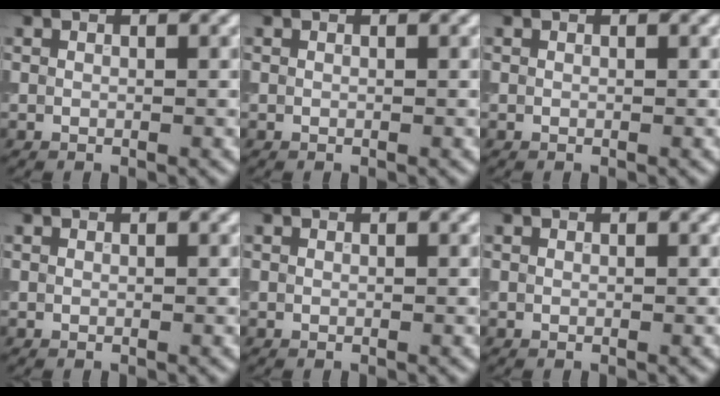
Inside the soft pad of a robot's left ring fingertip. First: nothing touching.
{"total": 0.0}
{"total": 0.0}
{"total": 0.0}
{"total": 0.0}
{"total": 0.0}